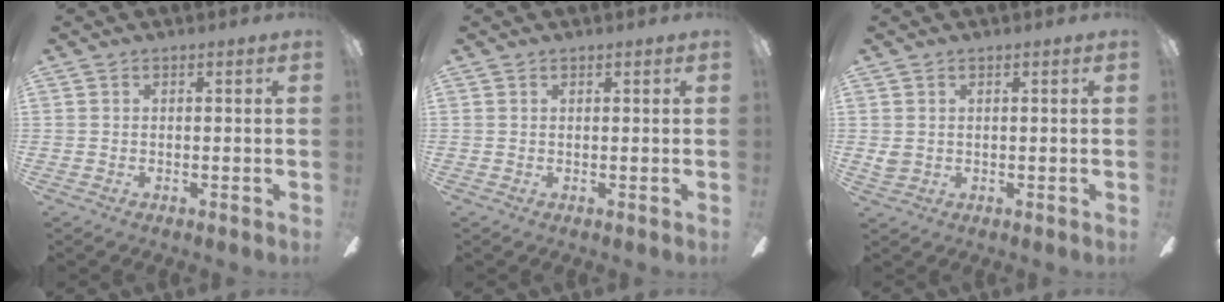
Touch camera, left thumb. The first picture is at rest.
{"total": 0.5, "force": [0.3, 0.2, 0.4], "torque": [-0.008, 0.001, 0.007]}
{"total": 1.9, "force": [0.7, 1.5, 1.0], "torque": [-0.021, 0.004, 0.013]}